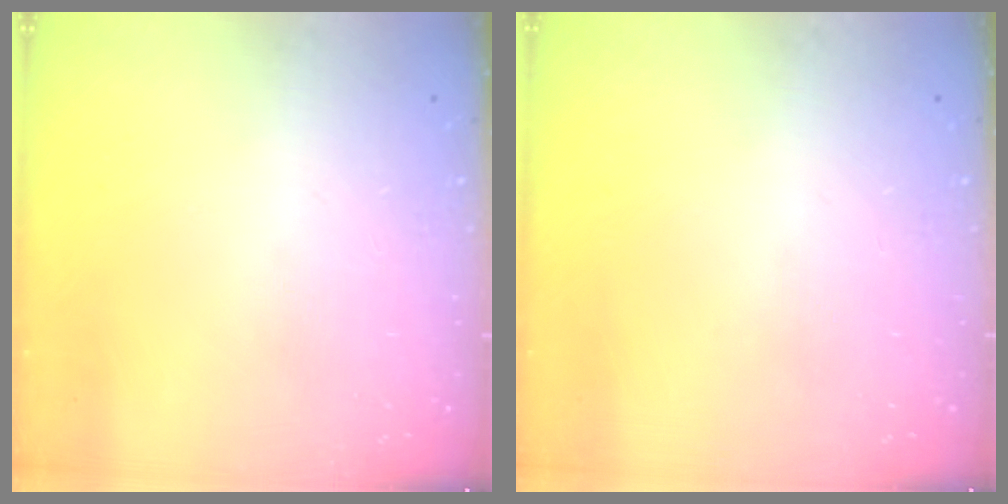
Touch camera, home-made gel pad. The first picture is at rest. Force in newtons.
{"total": 0.0}